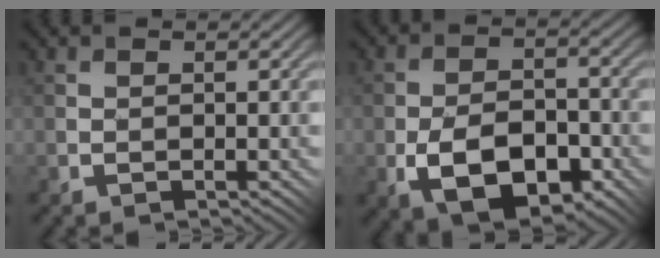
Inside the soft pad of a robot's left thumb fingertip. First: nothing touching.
{"total": 9.3, "force": [-3.8, 5.2, 6.8], "torque": [-0.135, -0.009, -0.062]}